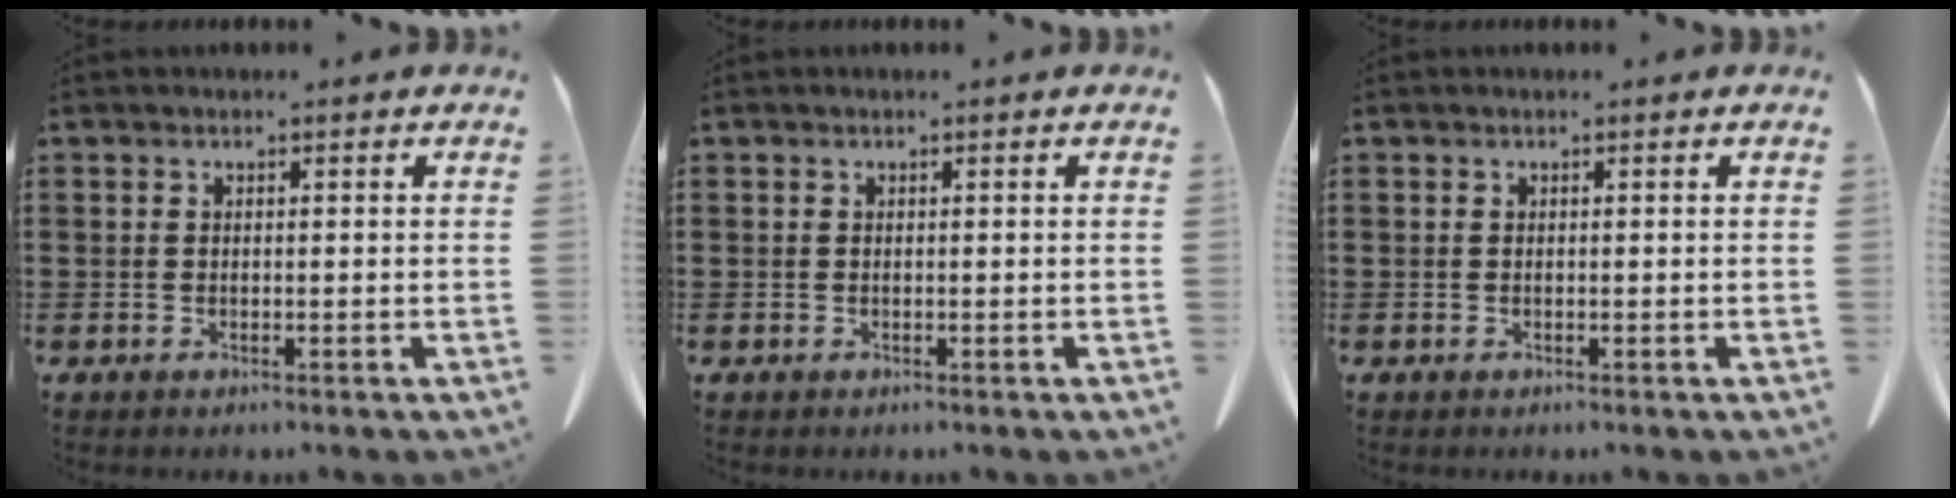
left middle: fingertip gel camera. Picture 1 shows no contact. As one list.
[{"total": 0.0}, {"total": 0.0}]